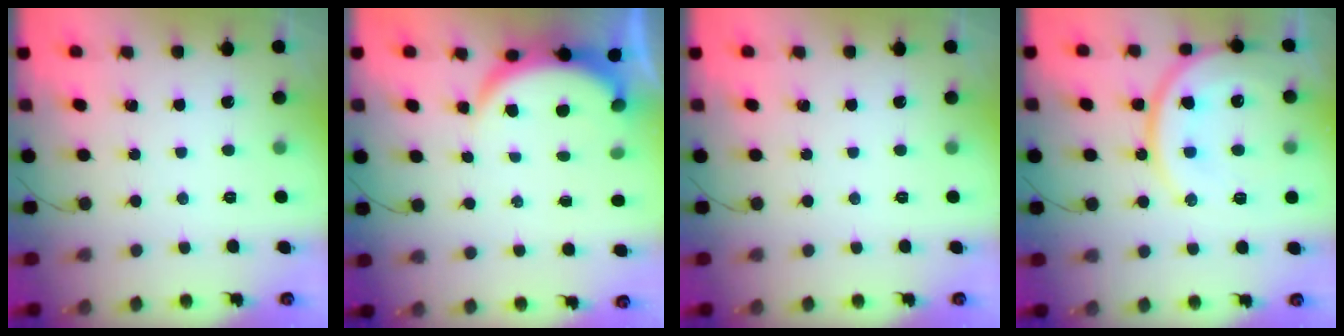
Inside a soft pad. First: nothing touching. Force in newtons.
{"total": 5.4, "press": 5.4, "slide": 0.4}
{"total": 0.0}
{"total": 17.5, "press": 17.2, "slide": 3.7}